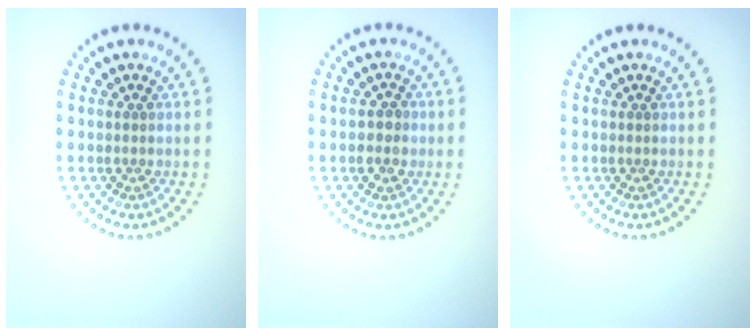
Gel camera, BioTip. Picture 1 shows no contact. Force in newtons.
{"total": 1.6, "press": 1.6, "slide": 0.3}
{"total": 0.0}